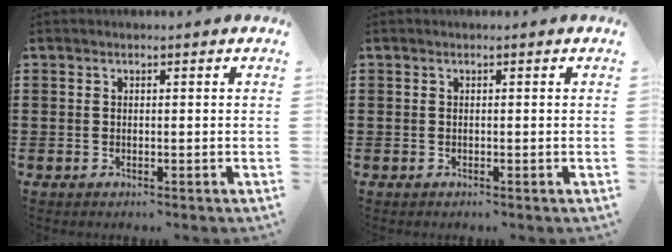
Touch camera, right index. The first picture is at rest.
{"total": 0.0}